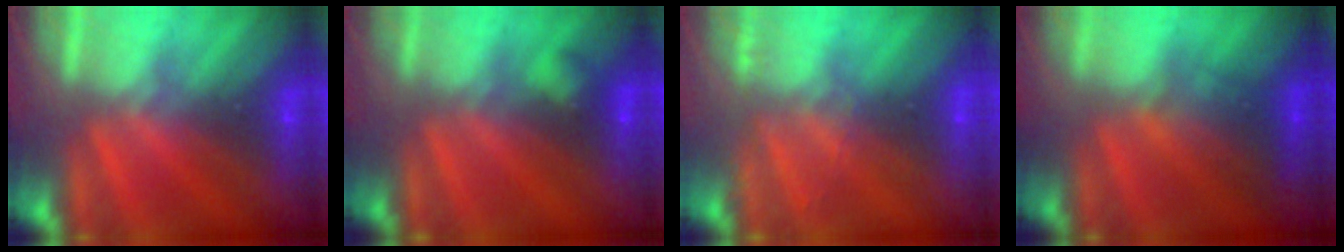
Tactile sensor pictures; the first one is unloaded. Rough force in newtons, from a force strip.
{"total": 2.2}
{"total": 2.0}
{"total": 2.4}